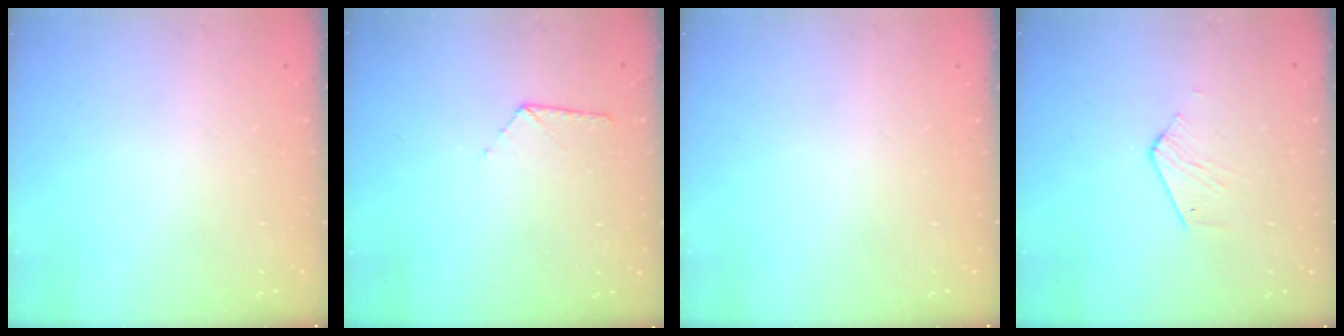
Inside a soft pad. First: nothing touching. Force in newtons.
{"total": 6.5, "press": 6.5, "slide": 0.6}
{"total": 0.0}
{"total": 2.8, "press": 2.8, "slide": 0.4}